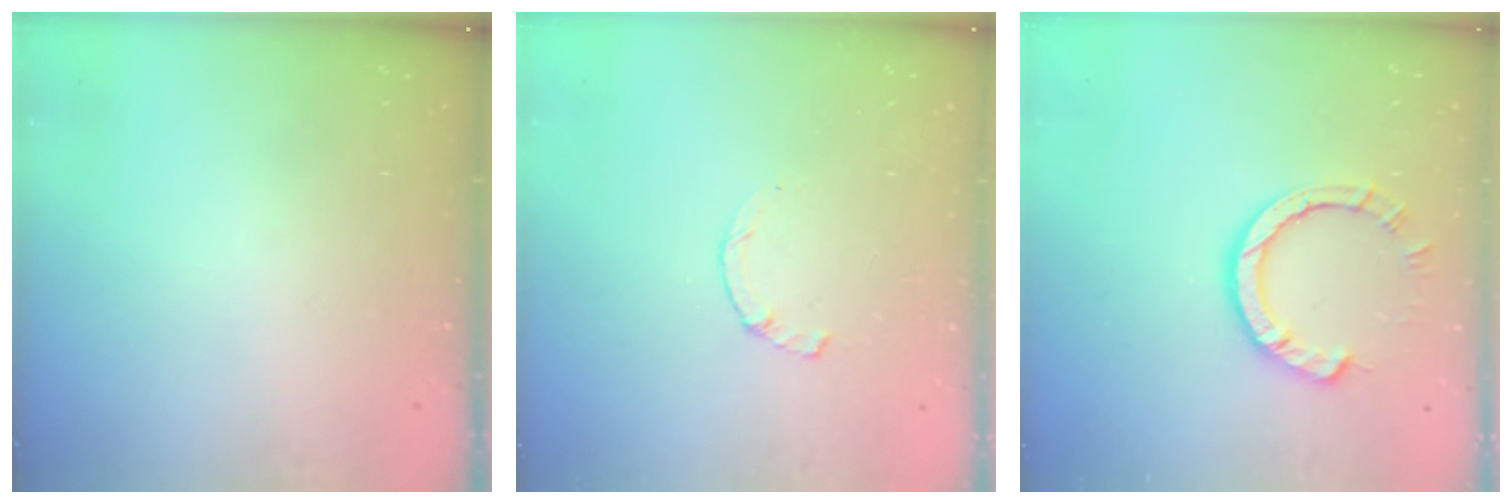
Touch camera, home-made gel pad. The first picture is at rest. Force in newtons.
{"total": 1.7, "press": 1.7, "slide": 0.3}
{"total": 7.7, "press": 7.7, "slide": 0.6}